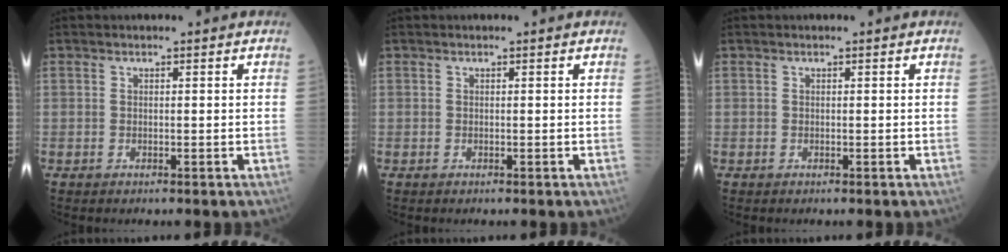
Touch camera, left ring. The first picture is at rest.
{"total": 0.0}
{"total": 0.0}